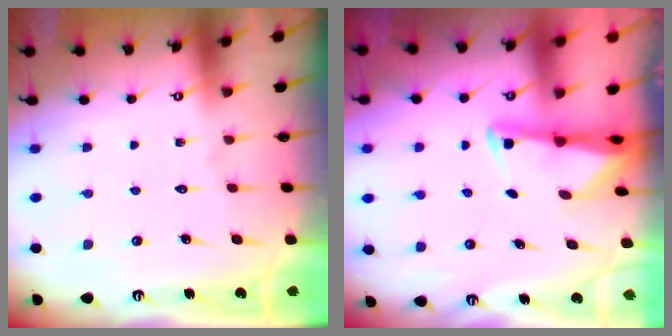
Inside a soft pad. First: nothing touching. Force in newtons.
{"total": 2.4, "press": 2.3, "slide": 0.5}